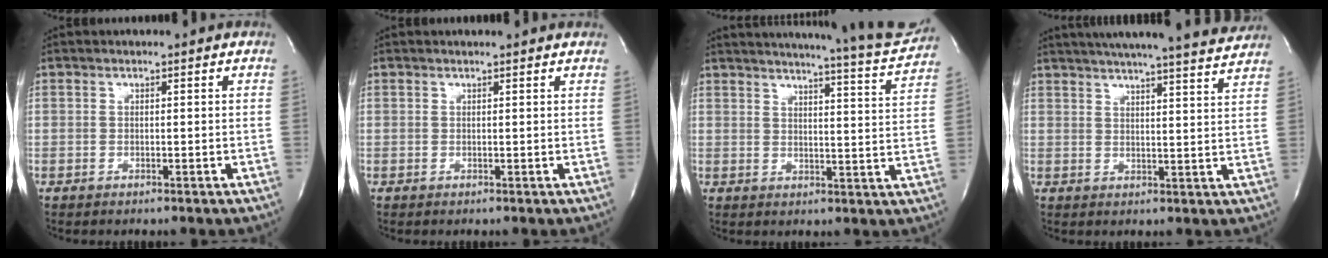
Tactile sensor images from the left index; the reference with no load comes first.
{"total": 1.8, "force": [1.7, -0.1, 0.5], "torque": [-0.013, 0.005, 0.016]}
{"total": 19.0, "force": [17.7, 0.0, 6.8], "torque": [-0.101, -0.063, 0.208]}
{"total": 20.3, "force": [18.5, 0.2, 8.4], "torque": [-0.136, -0.013, 0.235]}